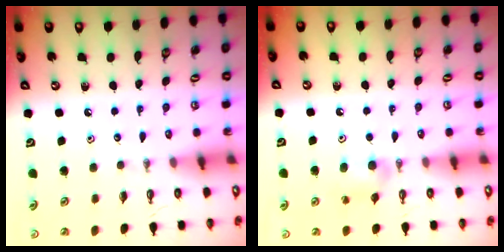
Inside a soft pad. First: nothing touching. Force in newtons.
{"total": 8.1, "press": 4.5, "slide": 6.8}